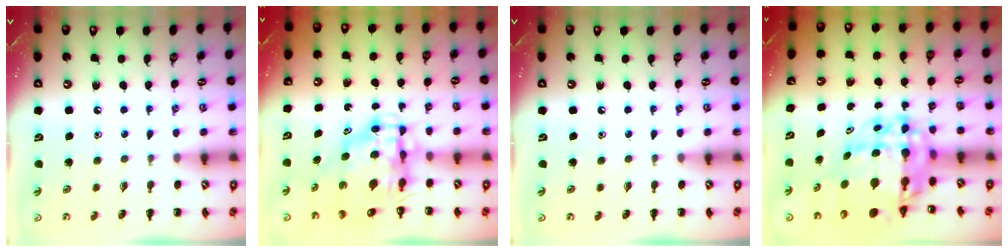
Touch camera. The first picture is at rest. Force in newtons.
{"total": 9.1, "press": 8.6, "slide": 2.8}
{"total": 0.0}
{"total": 14.3, "press": 13.6, "slide": 4.3}